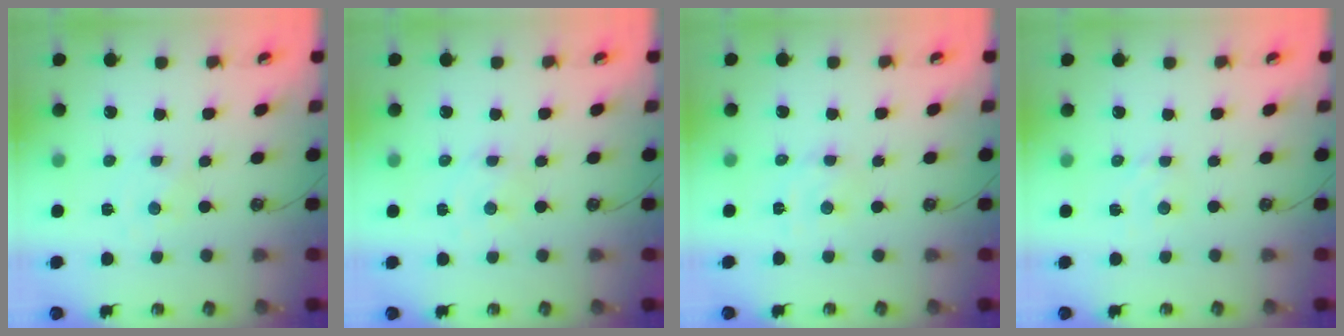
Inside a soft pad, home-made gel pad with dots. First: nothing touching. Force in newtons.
{"total": 2.0, "press": 2.0, "slide": 0.5}
{"total": 2.7, "press": 2.7, "slide": 0.1}
{"total": 2.8, "press": 2.7, "slide": 0.4}